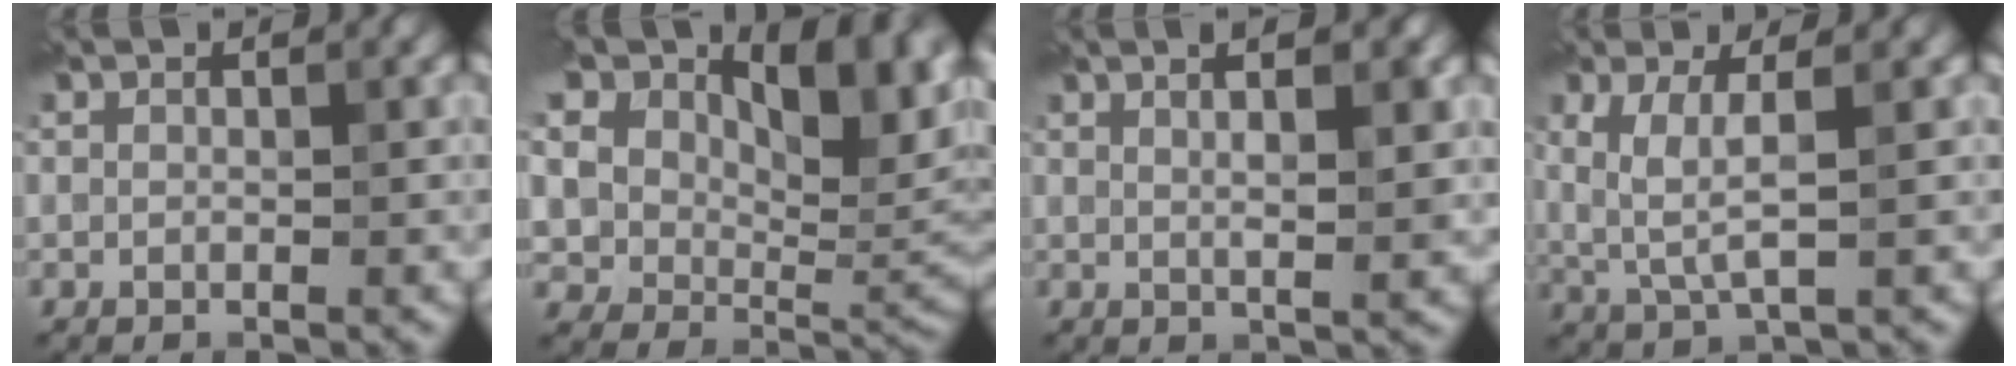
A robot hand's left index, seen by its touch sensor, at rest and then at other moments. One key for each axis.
{"total": 16.3, "fx": 8.4, "fy": 9.3, "fz": 10.4, "tx": -0.186, "ty": 0.045, "tz": 0.143}
{"total": 4.2, "fx": 1.7, "fy": 1.1, "fz": 3.7, "tx": -0.037, "ty": 0.011, "tz": 0.014}
{"total": 3.2, "fx": 0.6, "fy": 0.4, "fz": 3.1, "tx": -0.076, "ty": -0.002, "tz": 0.018}